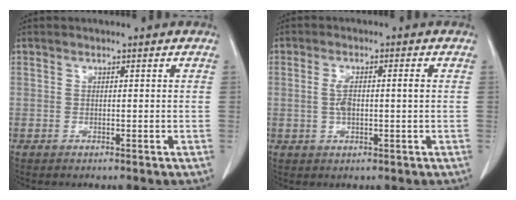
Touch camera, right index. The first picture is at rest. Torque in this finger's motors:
{"motor_torque": [0.04, 0.13, 0.11, 0.05]}